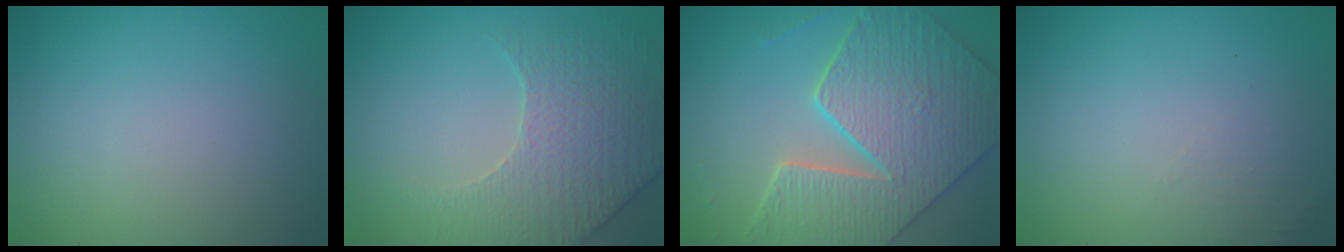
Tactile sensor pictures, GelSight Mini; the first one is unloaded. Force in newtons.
{"total": 4.4, "press": 4.2, "slide": 1.2}
{"total": 7.7, "press": 6.6, "slide": 4.0}
{"total": 1.1, "press": 1.1, "slide": 0.3}